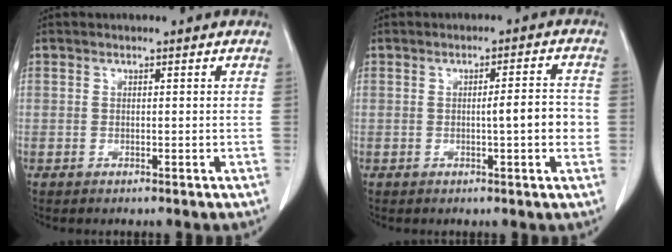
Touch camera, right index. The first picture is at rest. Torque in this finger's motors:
{"motor_torque": [0.11, 0.00, 0.12, 0.05]}